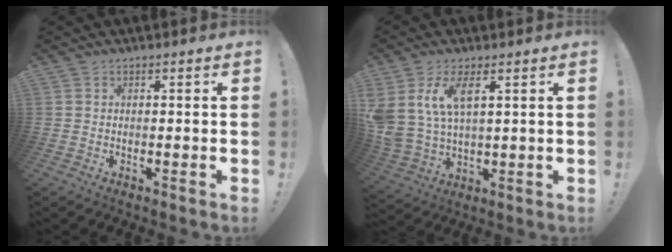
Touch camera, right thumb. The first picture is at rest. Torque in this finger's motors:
{"motor_torque": [0.60, 0.67, 1.41, 0.59, 0.36]}